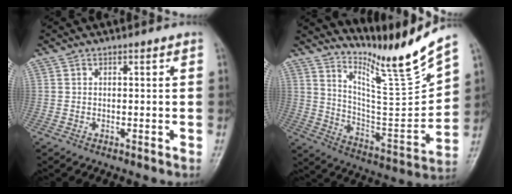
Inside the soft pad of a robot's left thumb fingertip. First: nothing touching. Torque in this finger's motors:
{"motor_torque": [0.84, -0.91, 1.13, -1.20, 0.04]}